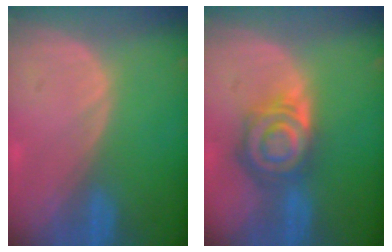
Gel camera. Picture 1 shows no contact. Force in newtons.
{"total": 8.1, "press": 7.1, "slide": 3.9}